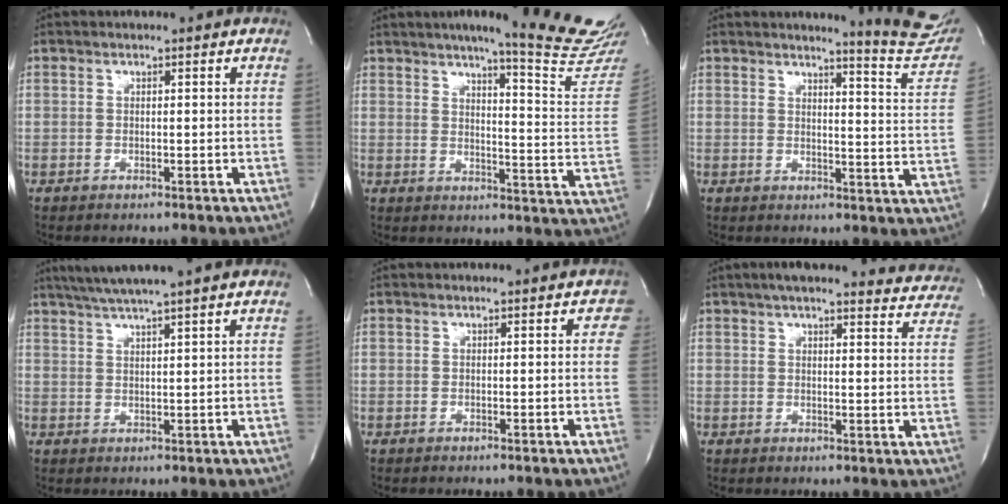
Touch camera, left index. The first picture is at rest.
{"total": 19.9, "force": [17.2, -0.7, 10.1], "torque": [-0.131, -0.093, 0.202]}
{"total": 10.0, "force": [9.7, -0.6, 2.2], "torque": [-0.019, -0.083, 0.097]}
{"total": 6.8, "force": [5.5, -1.4, 3.6], "torque": [-0.061, 0.016, 0.093]}
{"total": 1.2, "force": [0.3, 1.0, 0.5], "torque": [0.015, 0.009, -0.002]}
{"total": 18.4, "force": [17.0, 3.1, 6.3], "torque": [-0.074, -0.019, 0.191]}